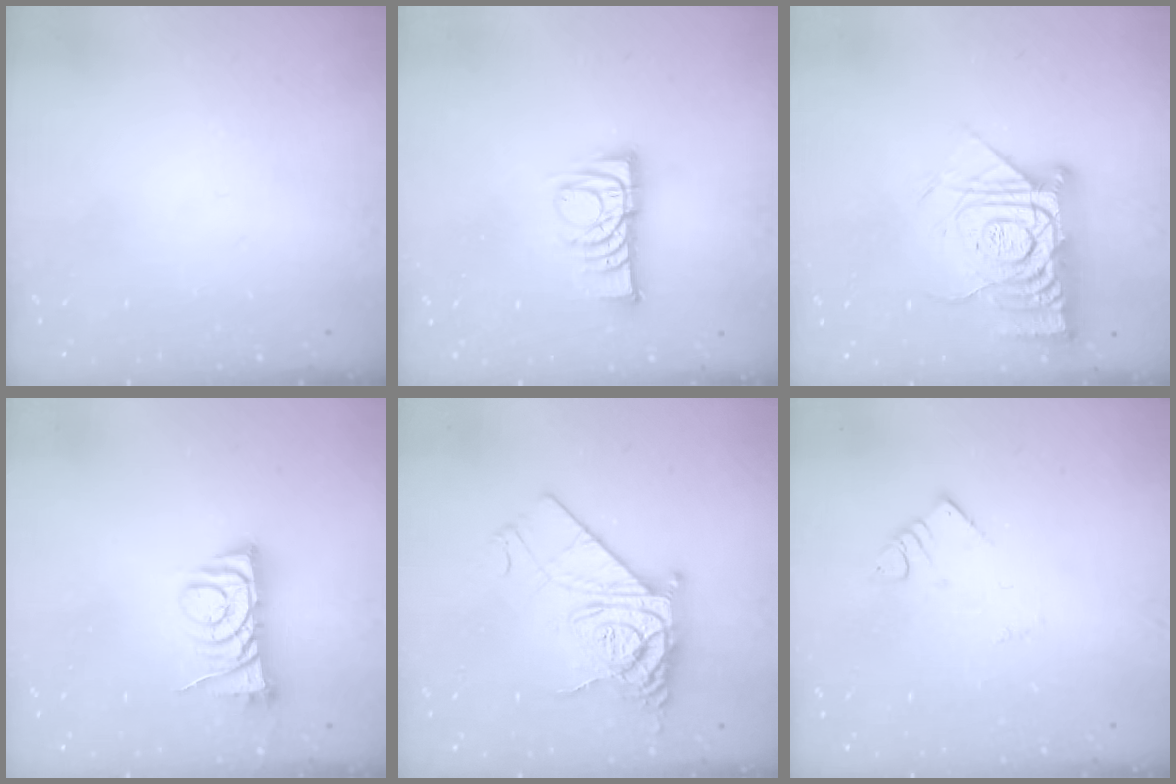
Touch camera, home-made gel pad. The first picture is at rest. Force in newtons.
{"total": 10.2, "press": 10.1, "slide": 0.8}
{"total": 14.6, "press": 14.5, "slide": 1.5}
{"total": 7.1, "press": 7.0, "slide": 0.9}
{"total": 12.9, "press": 12.8, "slide": 1.5}
{"total": 2.6, "press": 2.6, "slide": 0.1}